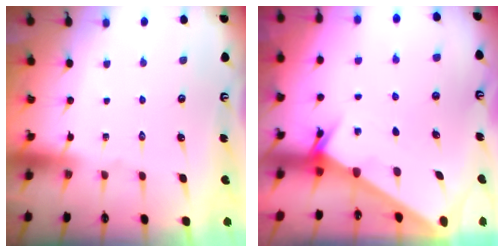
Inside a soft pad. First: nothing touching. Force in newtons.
{"total": 2.1, "press": 2.1, "slide": 0.1}